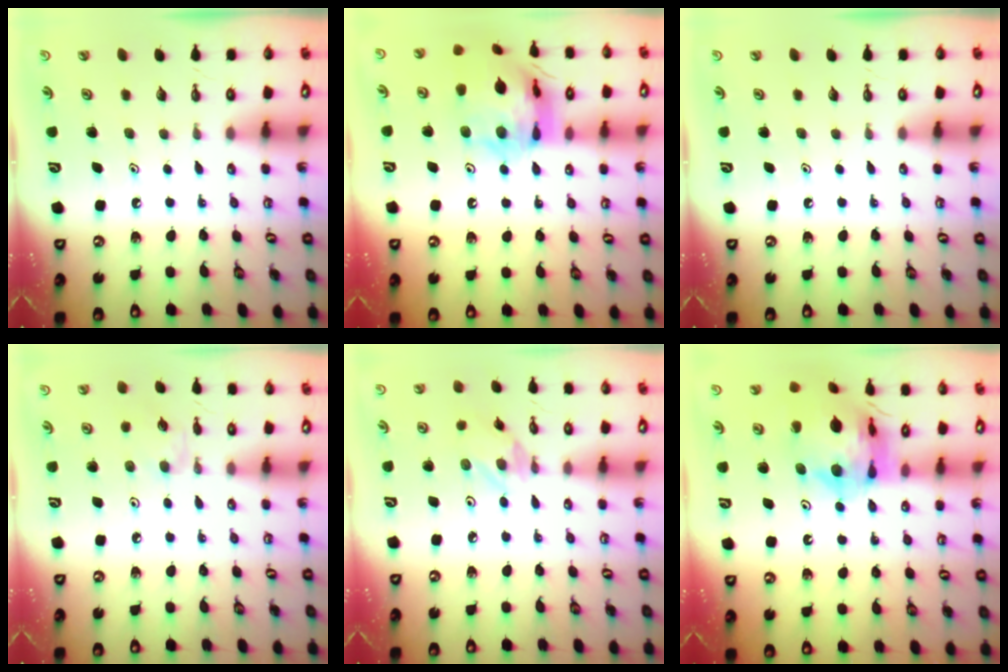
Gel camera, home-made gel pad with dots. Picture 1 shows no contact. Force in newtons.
{"total": 18.9, "press": 18.8, "slide": 2.0}
{"total": 0.0}
{"total": 2.4, "press": 2.4, "slide": 0.3}
{"total": 2.1, "press": 2.1, "slide": 0.1}
{"total": 15.8, "press": 15.7, "slide": 1.6}